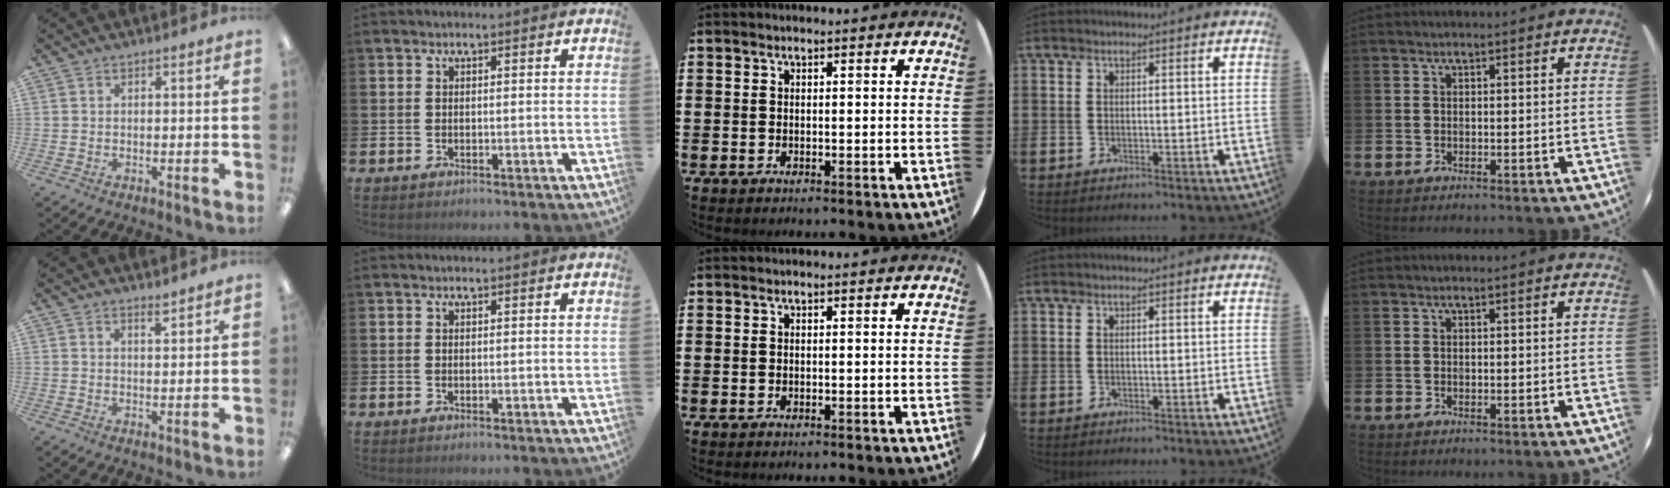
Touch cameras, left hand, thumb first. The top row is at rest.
{"thumb": {"total": 2.0, "force": [1.9, 0.3, 0.7], "torque": [-0.008, -0.008, 0.033]}}